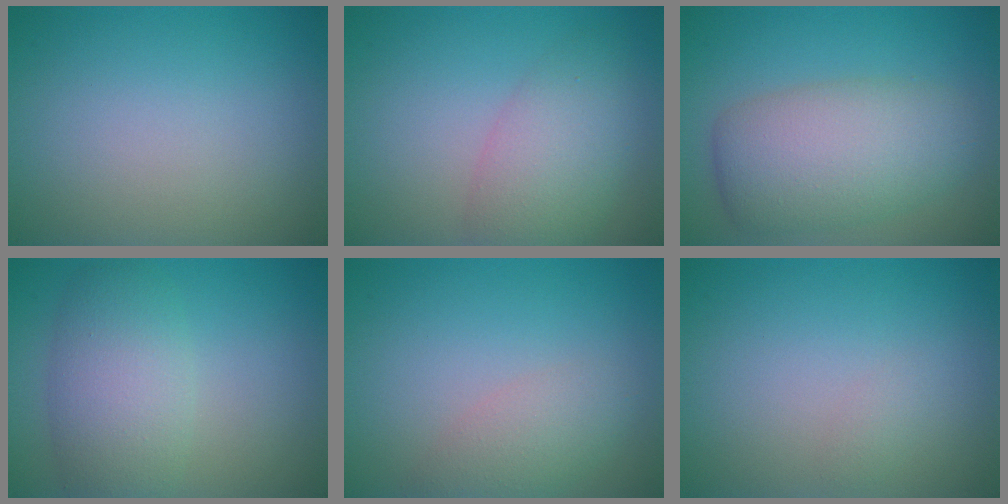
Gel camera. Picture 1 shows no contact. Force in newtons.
{"total": 3.3, "press": 3.3, "slide": 0.4}
{"total": 7.0, "press": 6.9, "slide": 0.4}
{"total": 5.4, "press": 5.4, "slide": 0.2}
{"total": 2.8, "press": 2.8, "slide": 0.1}
{"total": 0.6, "press": 0.6, "slide": 0.0}